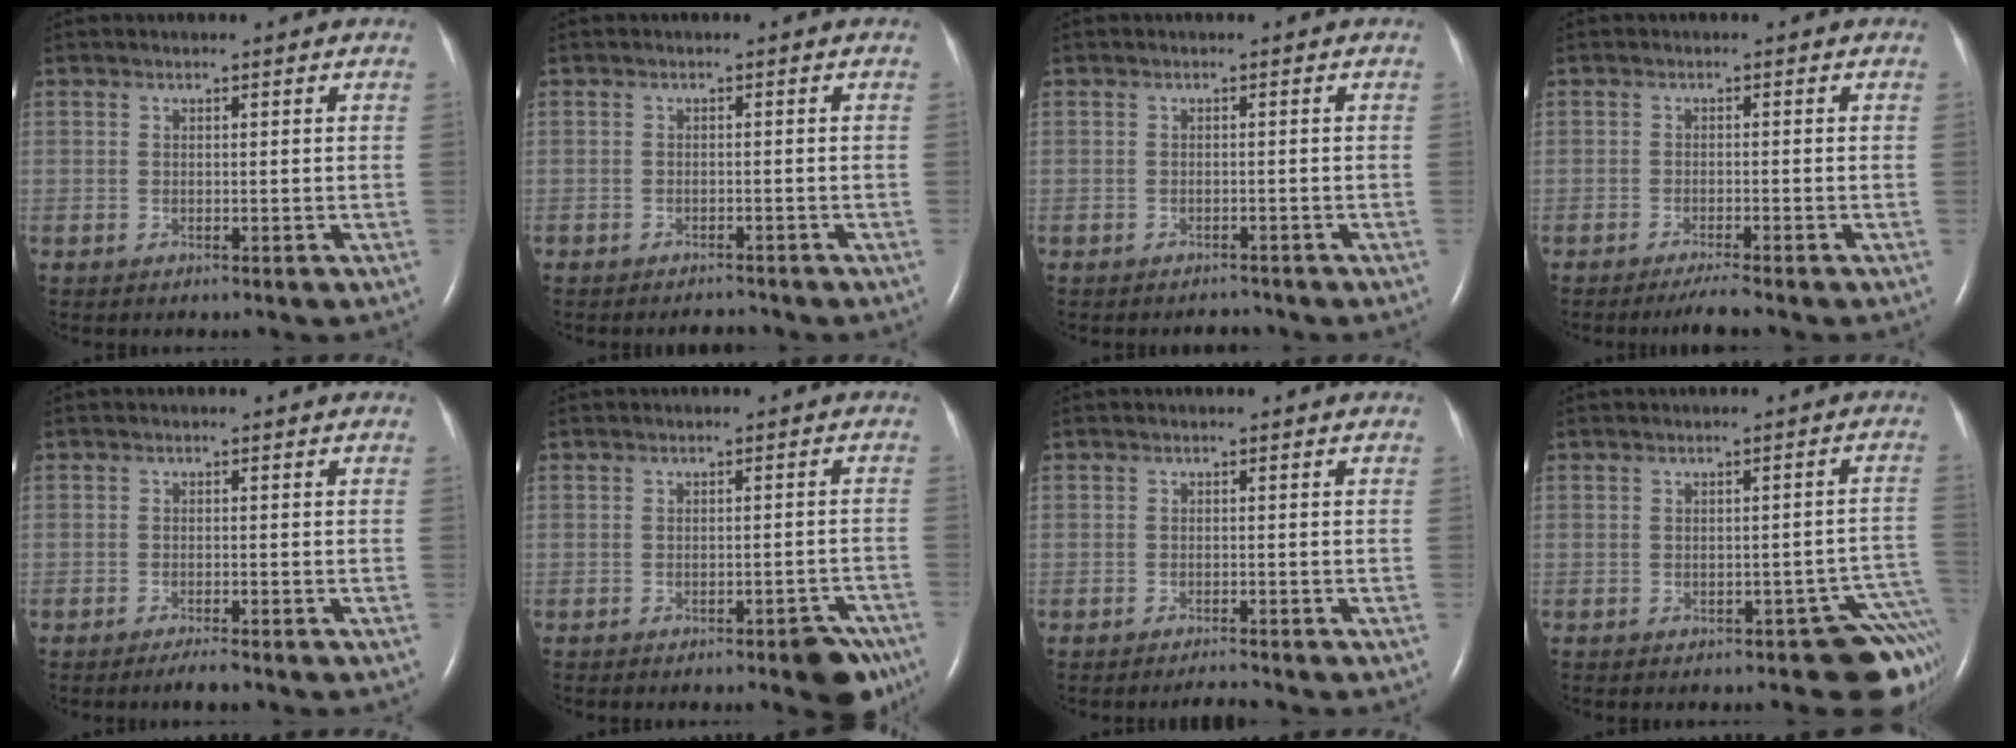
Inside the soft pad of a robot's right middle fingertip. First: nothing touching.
{"total": 1.6, "force": [-1.6, 0.4, 0.1], "torque": [-0.006, -0.006, -0.020]}
{"total": 1.3, "force": [-1.3, 0.5, 0.0], "torque": [-0.006, -0.003, -0.017]}
{"total": 2.8, "force": [-2.4, -0.4, 1.4], "torque": [-0.031, -0.008, -0.043]}
{"total": 2.1, "force": [-1.8, 0.1, 1.2], "torque": [-0.026, -0.005, -0.030]}
{"total": 5.6, "force": [-4.1, 1.5, 3.5], "torque": [-0.023, 0.011, -0.047]}
{"total": 1.5, "force": [-1.4, -0.3, 0.2], "torque": [-0.007, -0.009, -0.021]}
{"total": 6.4, "force": [-4.7, 2.1, 3.9], "torque": [-0.017, 0.021, -0.053]}